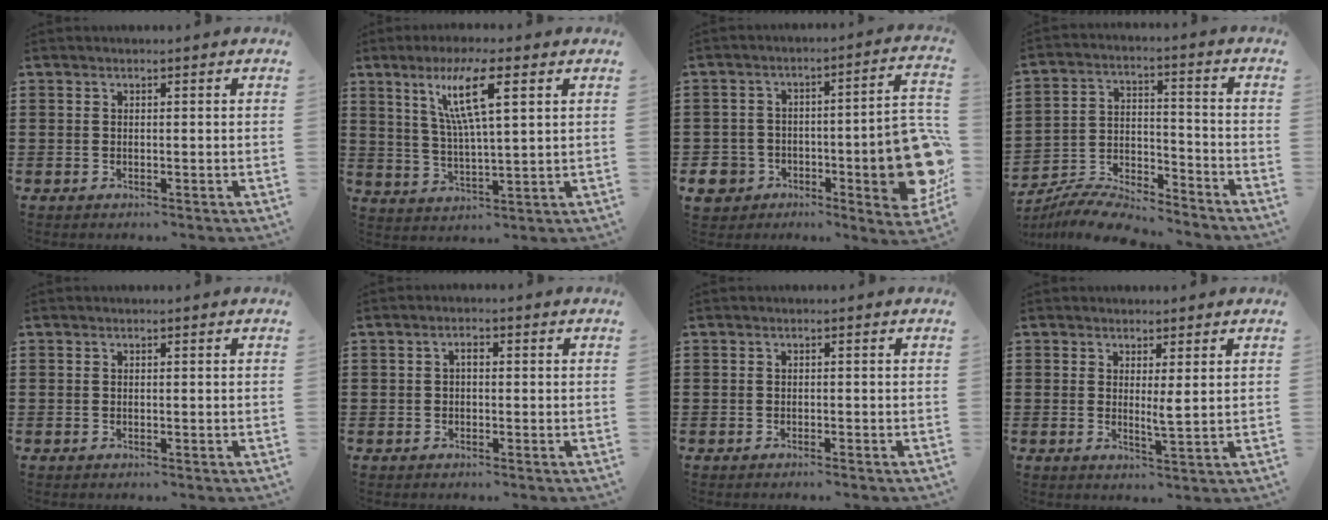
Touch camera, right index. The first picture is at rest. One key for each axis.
{"total": 8.8, "fx": 3.8, "fy": 1.3, "fz": 7.8, "tx": -0.161, "ty": 0.005, "tz": 0.063}
{"total": 12.1, "fx": -4.1, "fy": 6.1, "fz": 9.7, "tx": -0.135, "ty": 0.009, "tz": -0.068}
{"total": 7.7, "fx": -7.5, "fy": 1.1, "fz": 1.4, "tx": -0.031, "ty": 0.010, "tz": -0.148}
{"total": 0.0}
{"total": 1.4, "fx": -0.3, "fy": 0.7, "fz": 1.2, "tx": -0.025, "ty": 0.003, "tz": -0.006}
{"total": 0.5, "fx": -0.5, "fy": -0.1, "fz": 0.2, "tx": -0.005, "ty": -0.002, "tz": -0.010}
{"total": 2.6, "fx": 1.2, "fy": -0.1, "fz": 2.3, "tx": -0.041, "ty": -0.008, "tz": 0.018}